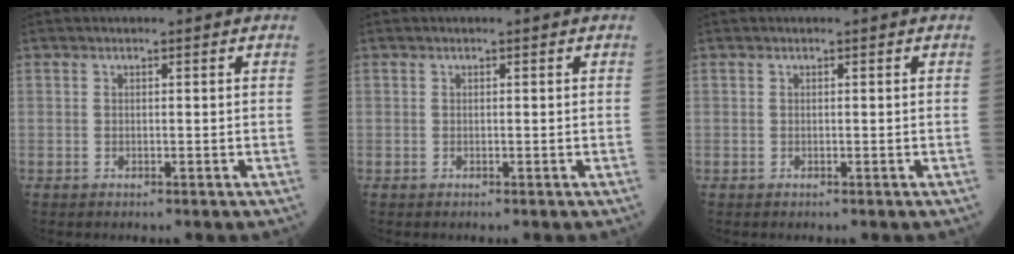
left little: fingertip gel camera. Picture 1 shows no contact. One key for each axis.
{"total": 0.0}
{"total": 0.0}